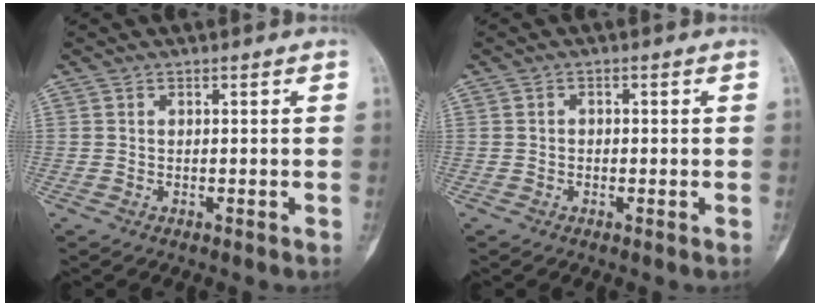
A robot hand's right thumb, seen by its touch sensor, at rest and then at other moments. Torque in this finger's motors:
{"motor_torque": [-0.57, -0.35, 0.26, -0.22, -0.04]}